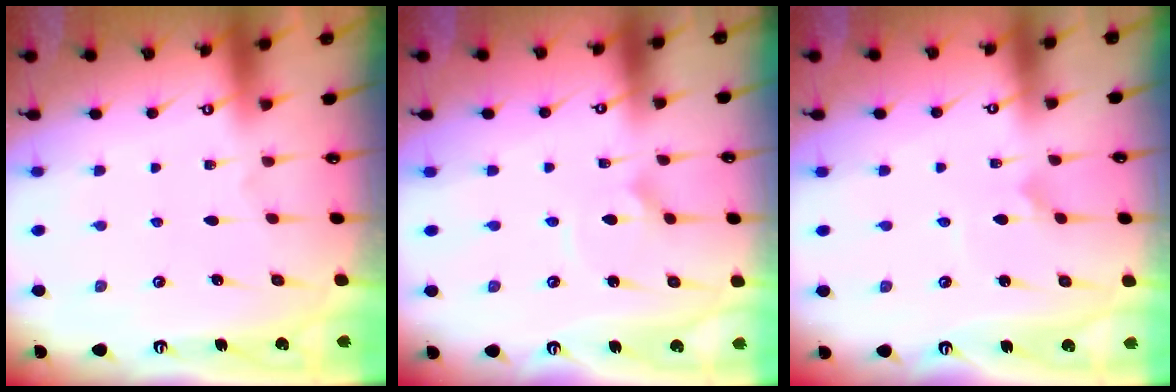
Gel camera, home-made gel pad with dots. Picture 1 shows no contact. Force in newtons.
{"total": 2.3, "press": 2.3, "slide": 0.3}
{"total": 2.3, "press": 2.3, "slide": 0.2}